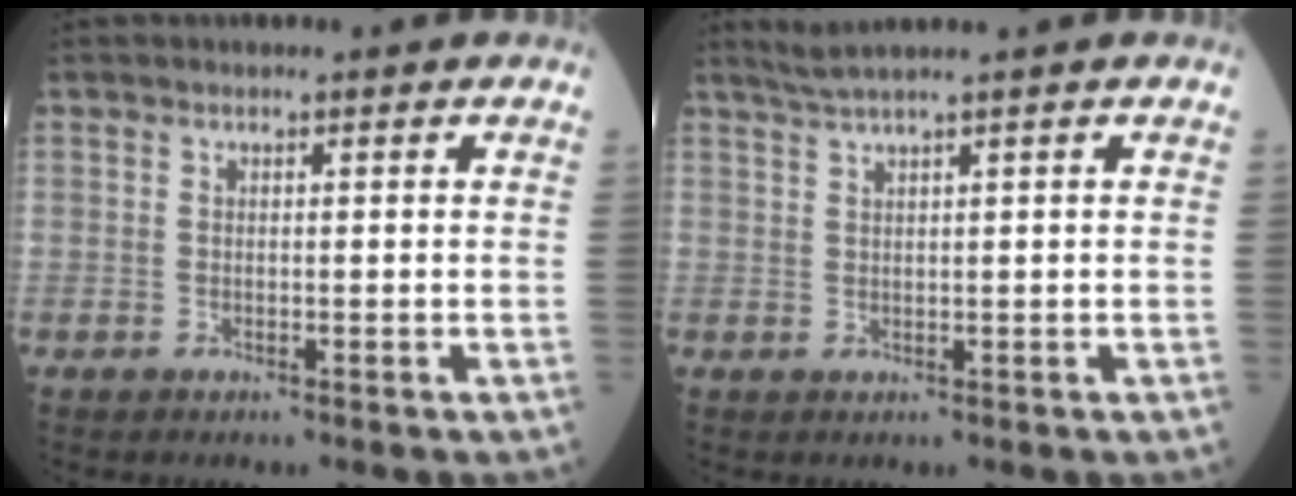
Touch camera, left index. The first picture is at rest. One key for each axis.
{"total": 2.9, "fx": 2.3, "fy": -1.1, "fz": 1.3, "tx": -0.031, "ty": 0.008, "tz": 0.051}